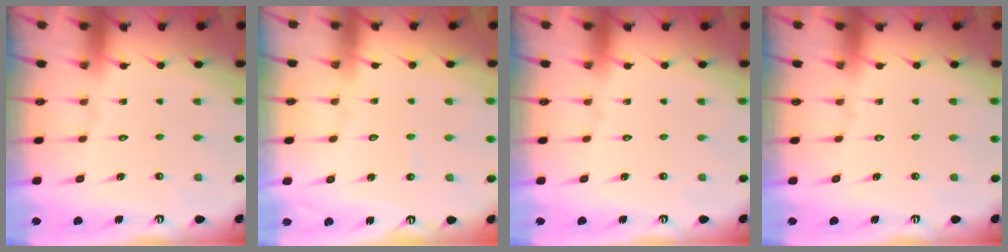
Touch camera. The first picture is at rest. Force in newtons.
{"total": 2.6, "press": 2.6, "slide": 0.2}
{"total": 0.0}
{"total": 0.0}